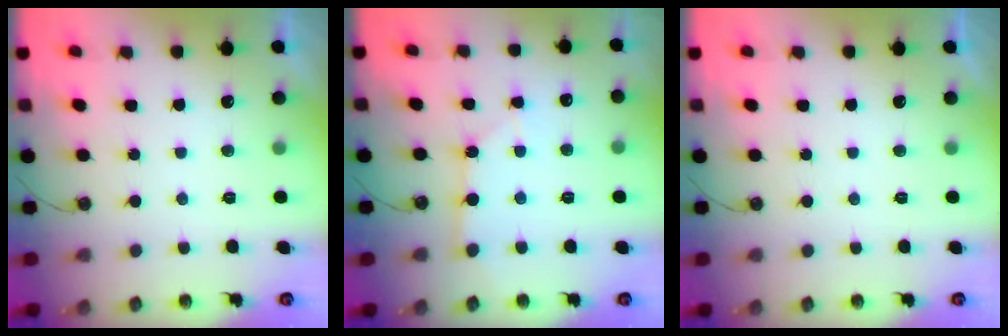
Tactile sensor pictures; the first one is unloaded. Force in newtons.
{"total": 2.6, "press": 2.6, "slide": 0.3}
{"total": 0.0}